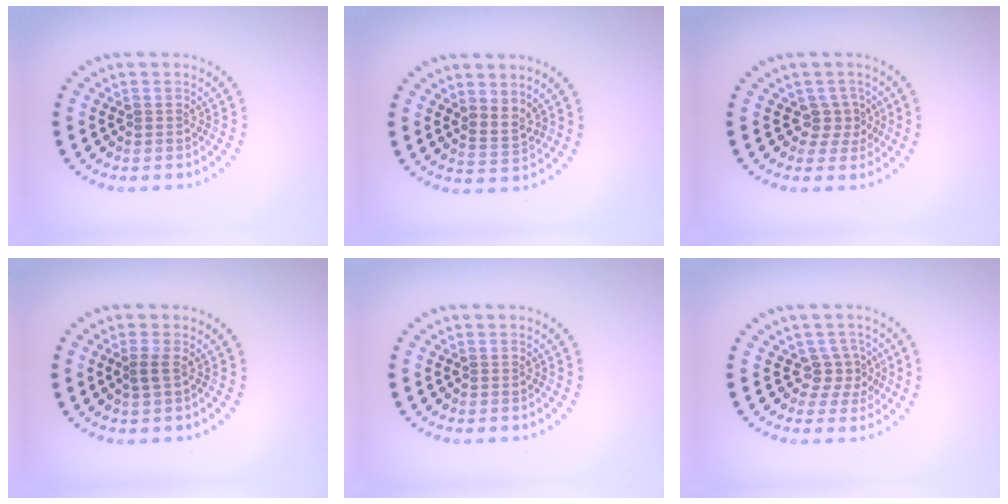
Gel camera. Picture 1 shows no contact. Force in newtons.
{"total": 2.1, "press": 1.3, "slide": 1.6}
{"total": 2.1, "press": 1.6, "slide": 1.4}
{"total": 1.2, "press": 0.9, "slide": 0.8}
{"total": 0.0}
{"total": 2.2, "press": 1.5, "slide": 1.5}